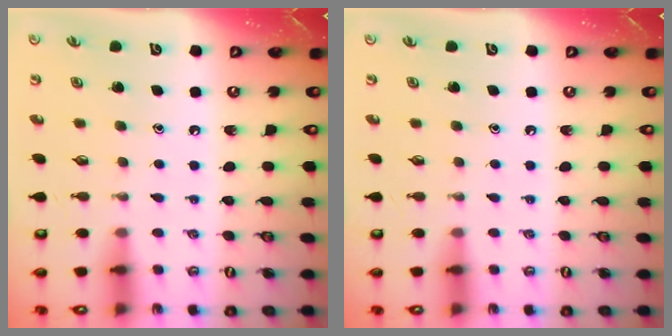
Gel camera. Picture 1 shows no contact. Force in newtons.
{"total": 0.0}